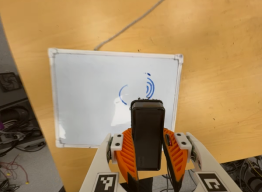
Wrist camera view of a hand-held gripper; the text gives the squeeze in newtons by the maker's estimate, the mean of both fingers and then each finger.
{"total": 7.6, "left": 5.9, "right": 9.3}